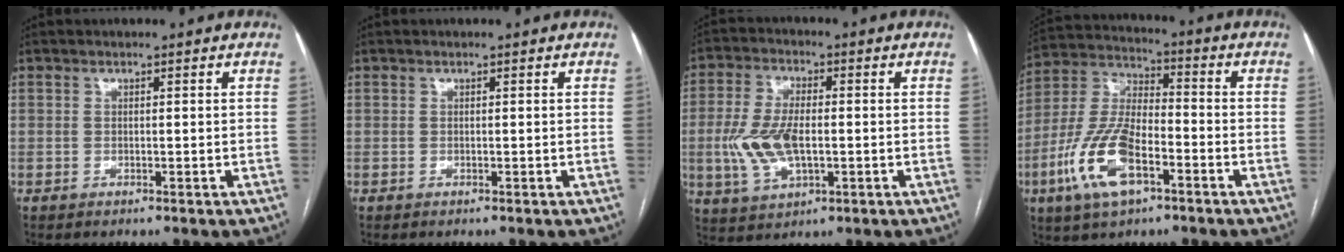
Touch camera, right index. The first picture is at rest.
{"total": 0.0}
{"total": 9.6, "force": [-1.2, 4.3, 8.5], "torque": [-0.190, 0.005, -0.018]}
{"total": 14.0, "force": [-5.7, 5.5, 11.6], "torque": [-0.262, 0.005, -0.106]}